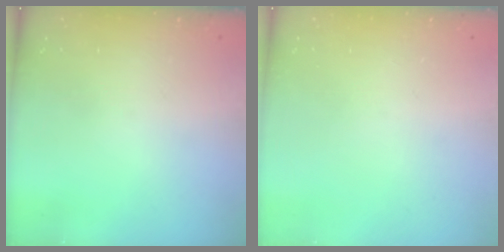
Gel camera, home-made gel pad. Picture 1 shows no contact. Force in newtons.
{"total": 0.0}